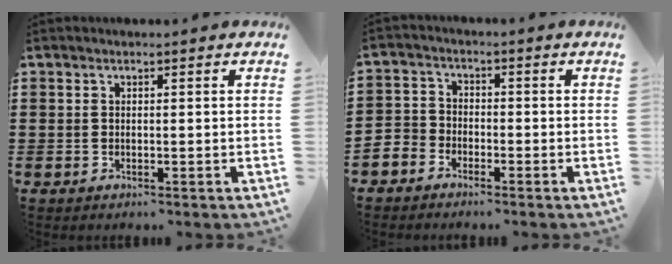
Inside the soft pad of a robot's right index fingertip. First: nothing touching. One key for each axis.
{"total": 3.0, "fx": -2.6, "fy": 1.5, "fz": 0.0, "tx": -0.018, "ty": 0.003, "tz": -0.060}